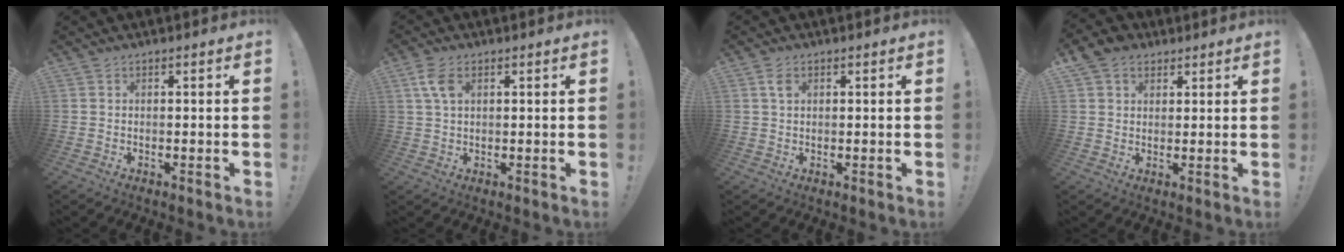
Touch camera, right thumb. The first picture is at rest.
{"total": 5.7, "force": [2.0, 3.1, 4.3], "torque": [-0.086, 0.001, 0.037]}
{"total": 2.6, "force": [1.1, 1.4, 1.9], "torque": [-0.035, 0.000, 0.019]}
{"total": 6.5, "force": [3.6, 5.0, 2.3], "torque": [-0.036, -0.010, 0.070]}